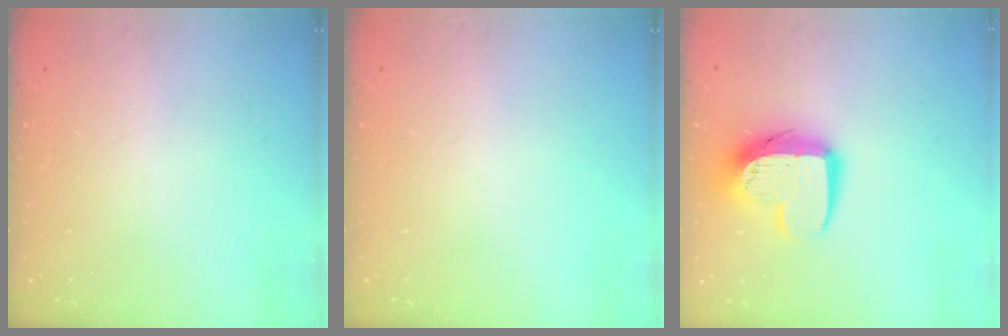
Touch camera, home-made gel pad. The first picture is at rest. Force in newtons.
{"total": 0.0}
{"total": 12.4, "press": 12.4, "slide": 1.0}